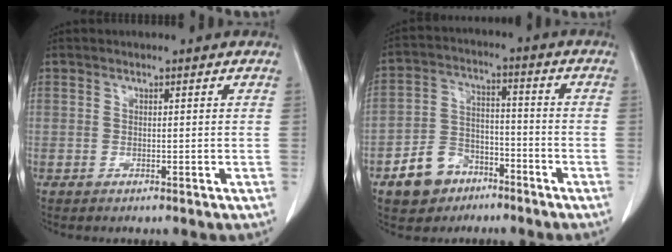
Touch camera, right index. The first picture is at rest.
{"total": 8.7, "force": [-5.3, 6.2, 3.1], "torque": [-0.067, 0.020, -0.087]}